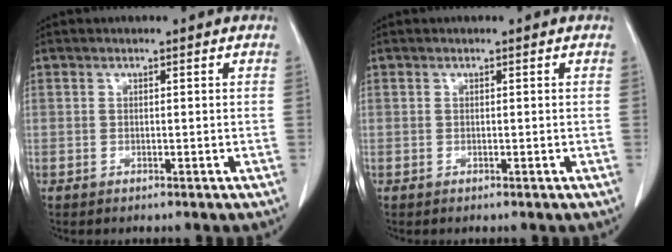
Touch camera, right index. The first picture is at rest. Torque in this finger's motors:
{"motor_torque": [0.00, 0.00, 0.01, 0.00]}